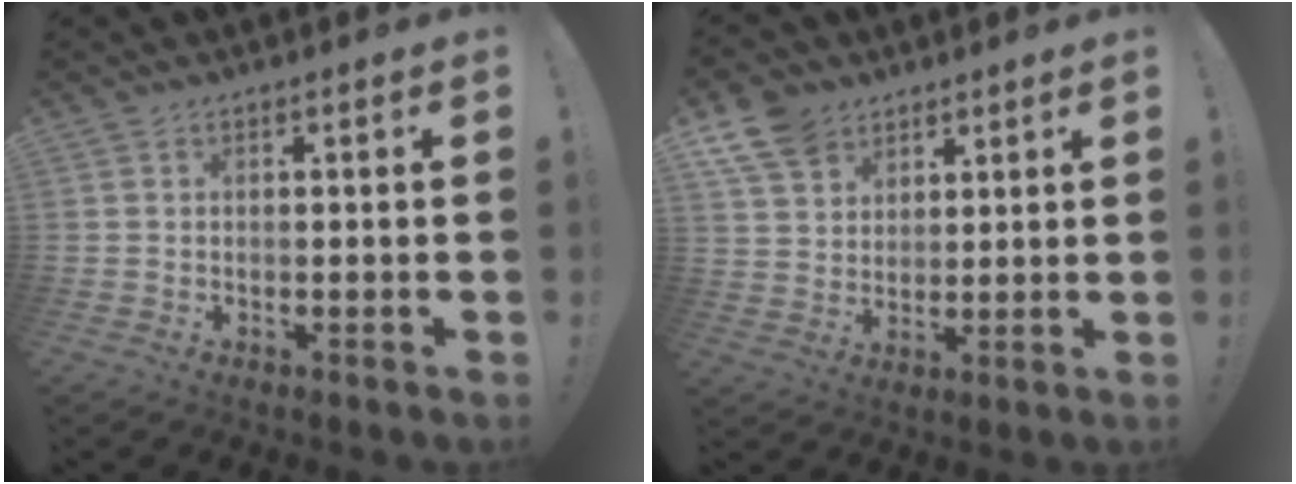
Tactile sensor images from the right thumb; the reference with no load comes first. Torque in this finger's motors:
{"motor_torque": [-0.48, 0.49, 0.12, -0.01, 0.03]}